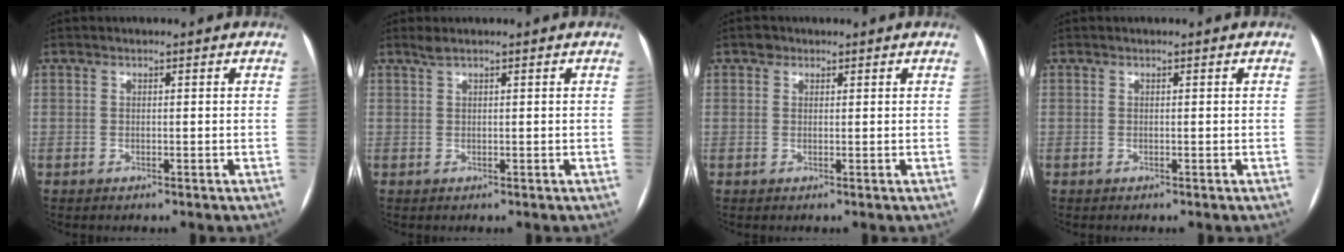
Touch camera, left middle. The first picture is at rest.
{"total": 1.0, "force": [0.8, -0.1, 0.6], "torque": [-0.018, 0.011, 0.022]}
{"total": 1.1, "force": [0.7, 0.9, 0.2], "torque": [0.000, 0.003, 0.008]}
{"total": 0.0}